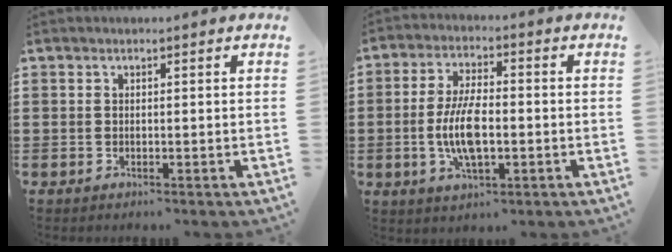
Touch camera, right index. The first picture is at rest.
{"total": 7.8, "force": [-1.3, 3.1, 7.0], "torque": [-0.154, -0.003, -0.029]}